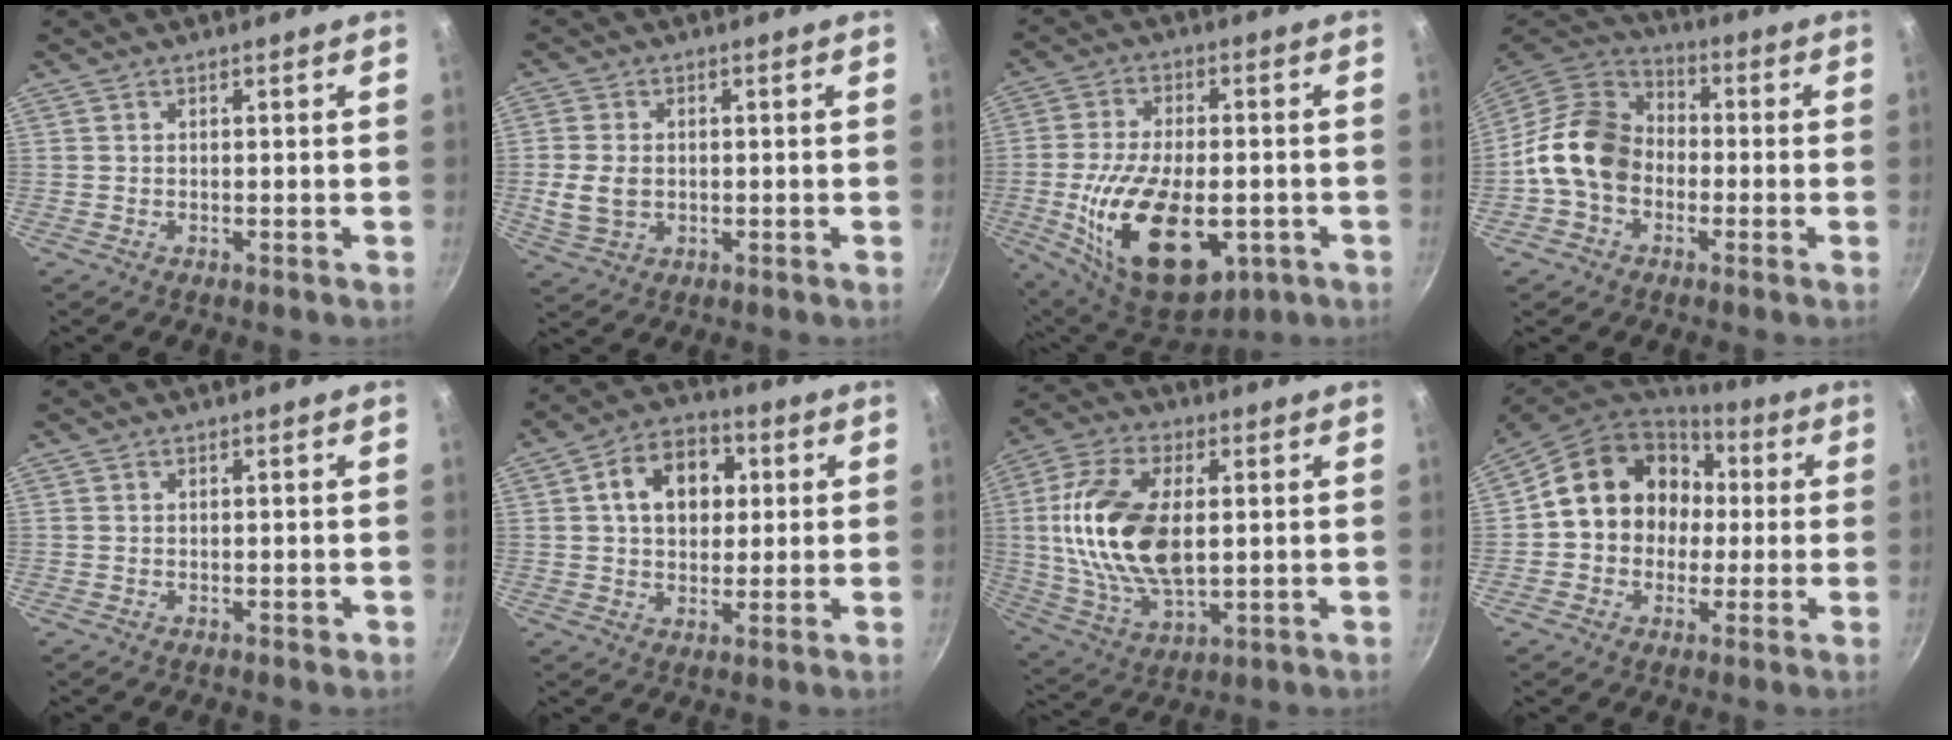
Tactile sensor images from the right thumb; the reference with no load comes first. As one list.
[{"total": 6.5, "force": [-0.3, 4.8, 4.4], "torque": [-0.086, 0.002, -0.002]}, {"total": 22.7, "force": [-5.6, 12.3, 18.2], "torque": [-0.305, 0.007, -0.078]}, {"total": 13.5, "force": [-2.3, 10.5, 8.2], "torque": [-0.112, 0.036, -0.064]}, {"total": 0.6, "force": [-0.1, 0.5, 0.4], "torque": [-0.001, 0.002, -0.002]}, {"total": 12.0, "force": [2.7, 8.8, 7.7], "torque": [-0.087, 0.014, 0.031]}, {"total": 19.4, "force": [1.9, 10.7, 16.0], "torque": [-0.304, 0.000, 0.036]}, {"total": 16.7, "force": [1.5, 14.4, 8.3], "torque": [-0.107, 0.042, 0.015]}]